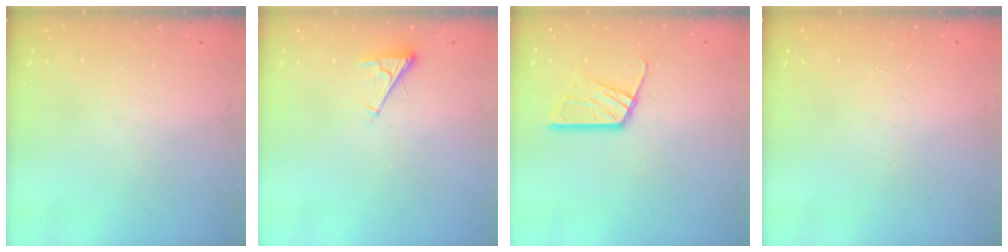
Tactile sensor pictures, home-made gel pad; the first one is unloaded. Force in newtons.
{"total": 3.9, "press": 3.9, "slide": 0.6}
{"total": 11.5, "press": 11.5, "slide": 1.2}
{"total": 0.0}